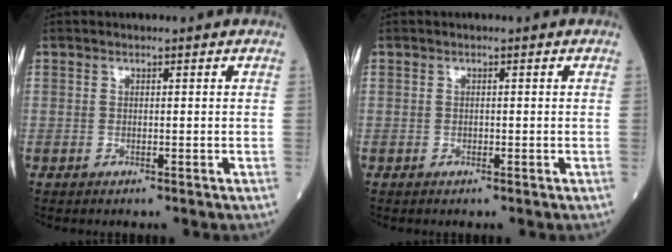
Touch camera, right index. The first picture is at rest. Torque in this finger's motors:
{"motor_torque": [-0.28, 0.07, -0.07, 0.00]}